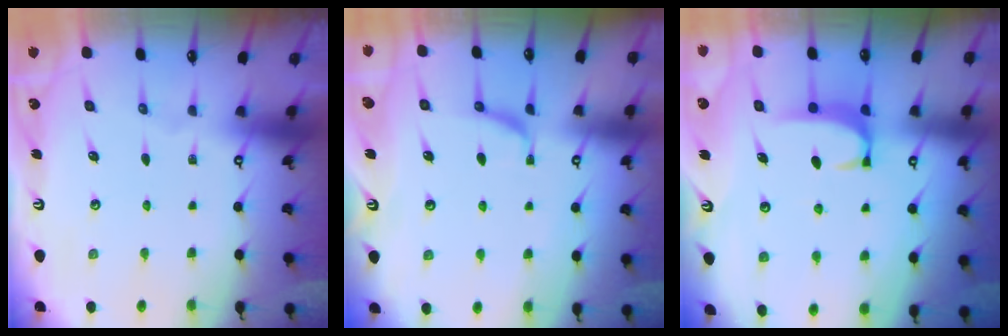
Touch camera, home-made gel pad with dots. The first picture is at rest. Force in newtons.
{"total": 0.0}
{"total": 1.7, "press": 1.6, "slide": 0.5}